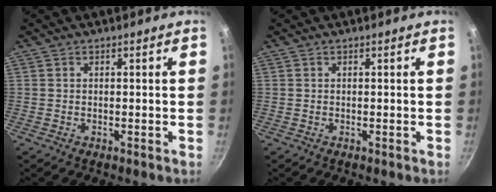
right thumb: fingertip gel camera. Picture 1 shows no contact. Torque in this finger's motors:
{"motor_torque": [0.01, 0.00, 0.06, 0.05, 0.00]}